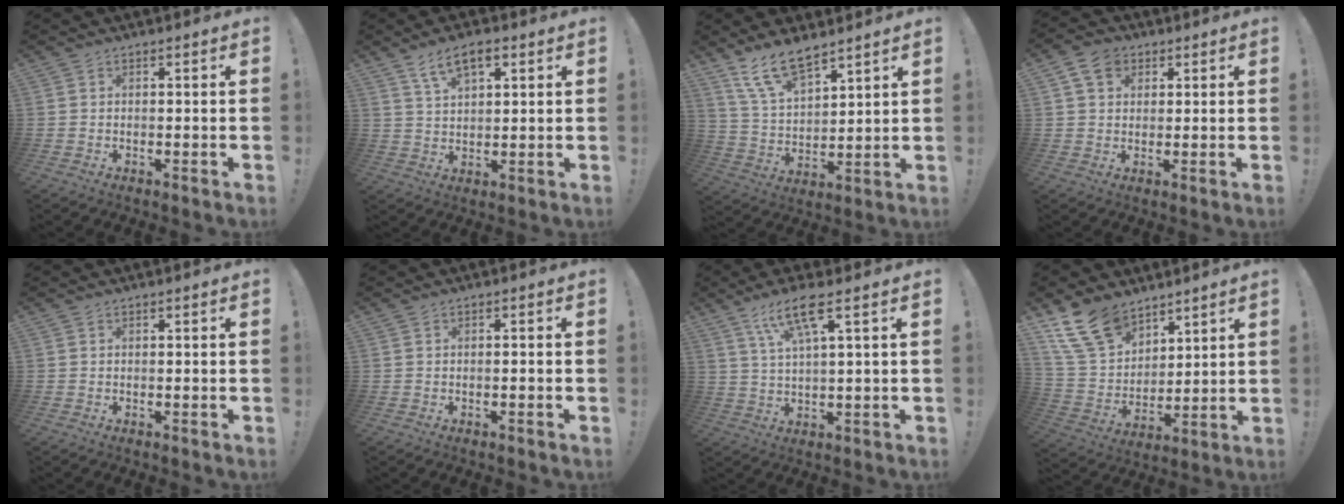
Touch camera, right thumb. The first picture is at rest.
{"total": 7.8, "force": [4.2, 3.6, 5.6], "torque": [-0.097, -0.006, 0.077]}
{"total": 12.5, "force": [9.5, 5.1, 6.2], "torque": [-0.119, -0.050, 0.181]}
{"total": 7.2, "force": [3.0, 5.4, 3.8], "torque": [-0.067, 0.003, 0.059]}
{"total": 0.0}
{"total": 1.1, "force": [-0.8, -0.2, 0.8], "torque": [-0.017, 0.001, -0.014]}
{"total": 9.8, "force": [4.7, 1.6, 8.4], "torque": [-0.156, -0.004, 0.080]}
{"total": 16.0, "force": [11.5, 9.1, 6.6], "torque": [-0.141, -0.066, 0.223]}